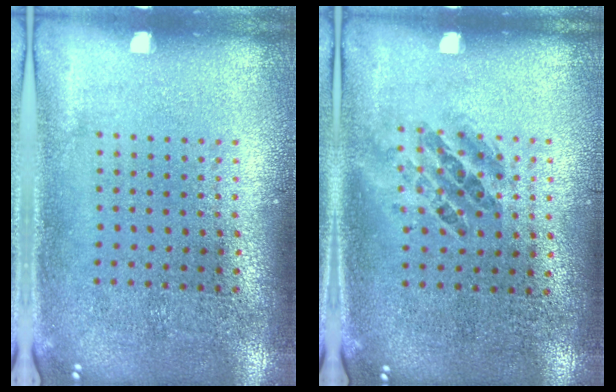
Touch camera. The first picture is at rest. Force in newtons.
{"total": 0.9, "press": 0.8, "slide": 0.5}